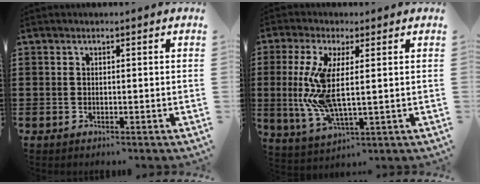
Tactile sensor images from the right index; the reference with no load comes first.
{"total": 9.1, "force": [0.8, 2.5, 8.7], "torque": [-0.197, -0.021, 0.011]}